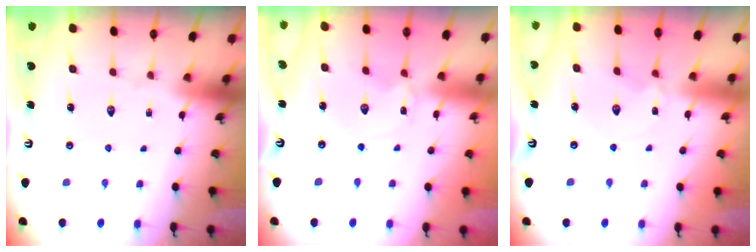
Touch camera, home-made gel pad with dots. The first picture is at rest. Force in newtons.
{"total": 1.6, "press": 1.6, "slide": 0.3}
{"total": 2.7, "press": 2.6, "slide": 0.5}